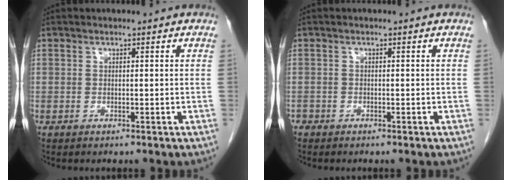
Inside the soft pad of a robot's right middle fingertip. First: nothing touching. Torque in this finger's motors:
{"motor_torque": [0.04, 0.06, -0.01, -0.01]}